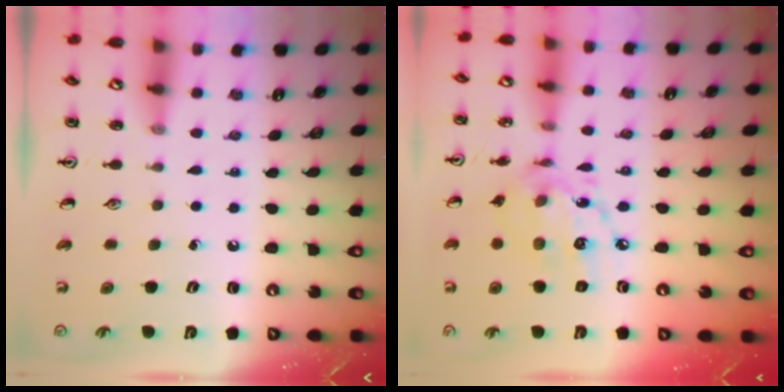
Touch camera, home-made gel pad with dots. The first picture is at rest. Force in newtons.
{"total": 12.7, "press": 12.6, "slide": 0.9}